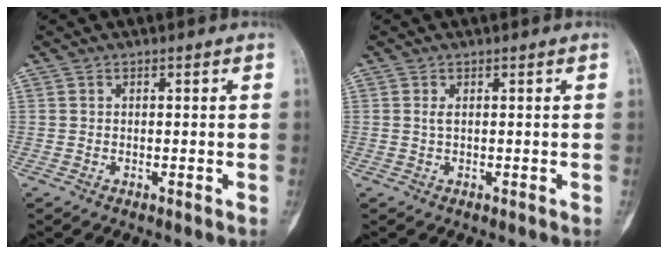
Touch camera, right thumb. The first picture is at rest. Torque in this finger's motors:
{"motor_torque": [-0.41, -0.40, 0.00, 0.00, 0.01]}